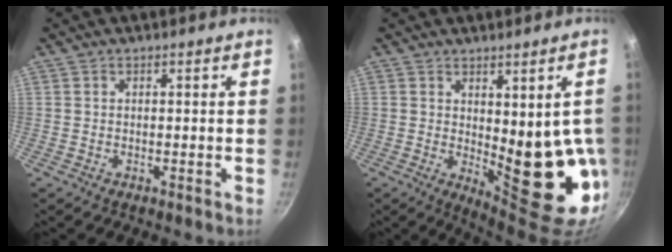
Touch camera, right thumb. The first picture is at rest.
{"total": 15.3, "force": [-0.5, 6.4, 13.9], "torque": [-0.143, -0.024, 0.014]}